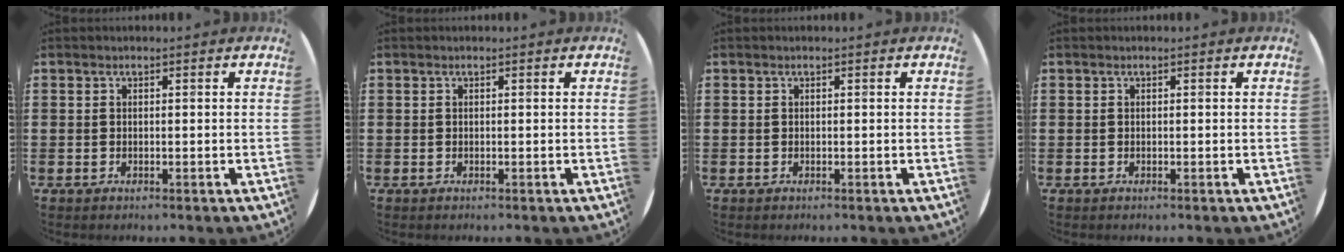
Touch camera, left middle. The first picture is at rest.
{"total": 0.0}
{"total": 0.0}
{"total": 0.0}